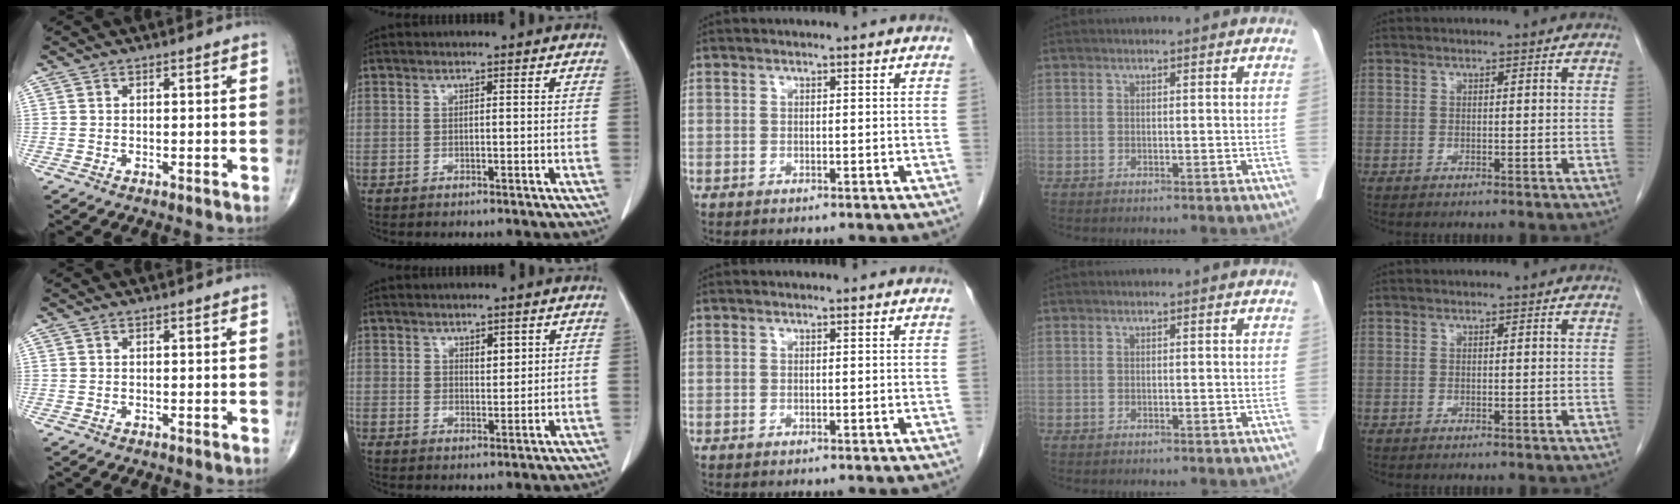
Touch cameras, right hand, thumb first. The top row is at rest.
{"index": {"total": 2.6, "force": [1.3, 1.5, 1.6], "torque": [-0.022, -0.003, 0.023]}}